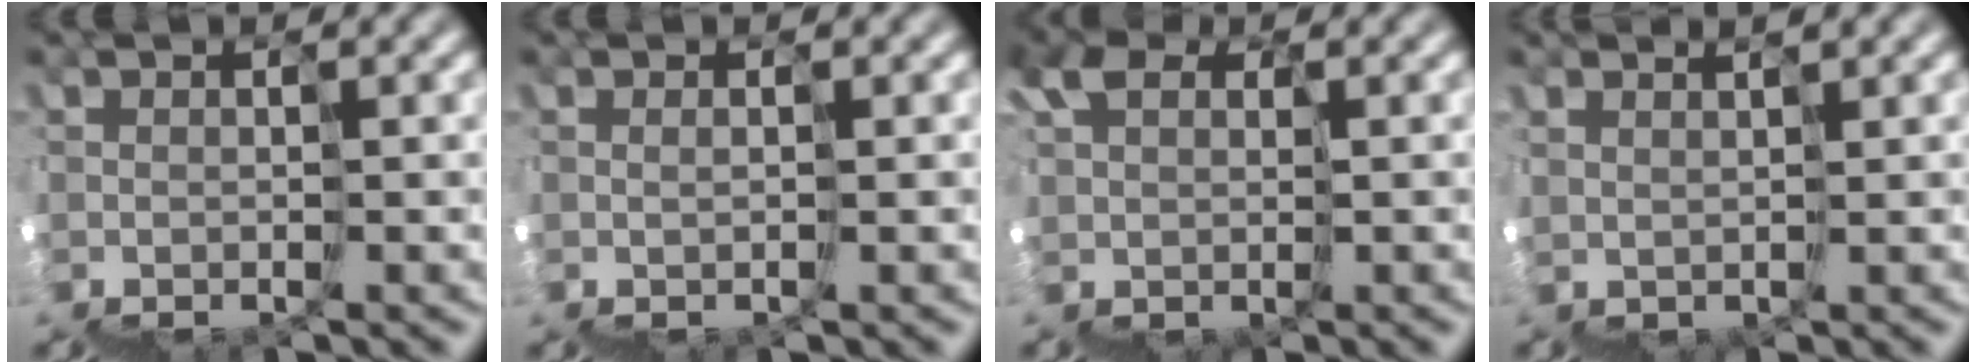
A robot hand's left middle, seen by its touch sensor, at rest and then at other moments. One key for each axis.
{"total": 0.9, "fx": 0.8, "fy": -0.3, "fz": 0.0, "tx": 0.011, "ty": 0.007, "tz": 0.017}
{"total": 2.6, "fx": 2.5, "fy": 0.7, "fz": -0.6, "tx": -0.005, "ty": 0.033, "tz": 0.021}
{"total": 3.3, "fx": 3.1, "fy": -0.8, "fz": -0.6, "tx": 0.023, "ty": 0.029, "tz": 0.053}